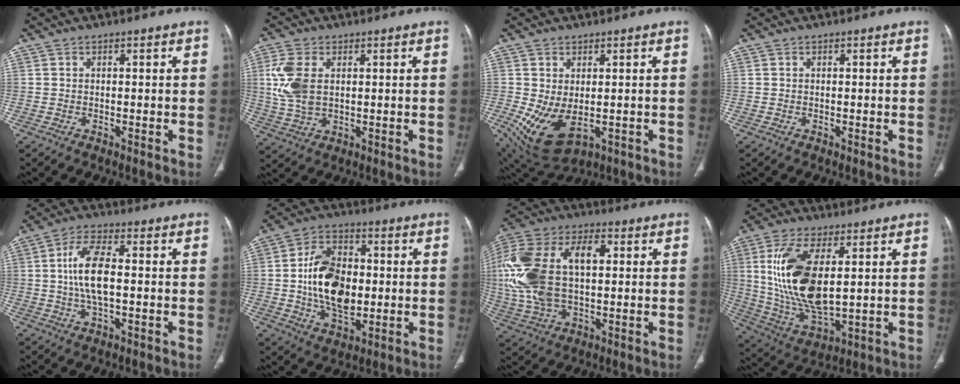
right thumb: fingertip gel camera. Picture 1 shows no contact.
{"total": 9.0, "force": [1.7, 5.5, 7.0], "torque": [-0.161, -0.001, 0.041]}
{"total": 10.1, "force": [-1.8, 5.8, 8.1], "torque": [-0.146, -0.006, -0.002]}
{"total": 0.0}
{"total": 9.7, "force": [0.1, 4.2, 8.7], "torque": [-0.176, 0.010, -0.002]}
{"total": 15.8, "force": [-0.3, 9.9, 12.3], "torque": [-0.196, 0.008, -0.002]}
{"total": 23.3, "force": [2.5, 13.3, 19.0], "torque": [-0.424, 0.018, 0.045]}
{"total": 18.1, "force": [3.4, 8.2, 15.8], "torque": [-0.317, -0.021, 0.078]}